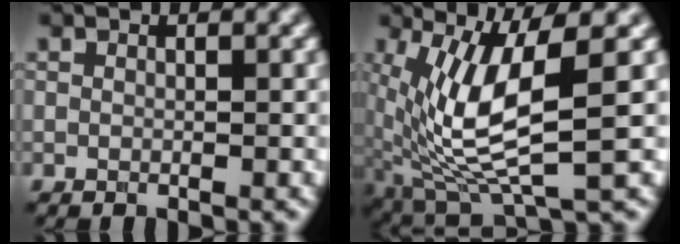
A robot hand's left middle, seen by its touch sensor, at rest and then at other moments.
{"total": 8.5, "force": [0.3, 2.6, 8.1], "torque": [-0.179, -0.016, 0.016]}